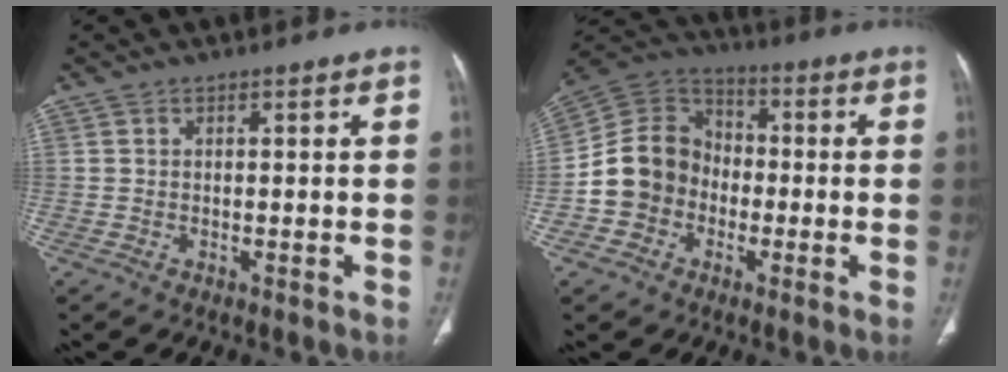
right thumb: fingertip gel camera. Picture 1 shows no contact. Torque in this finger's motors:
{"motor_torque": [1.44, 2.56, 1.00, -1.01, 0.09]}